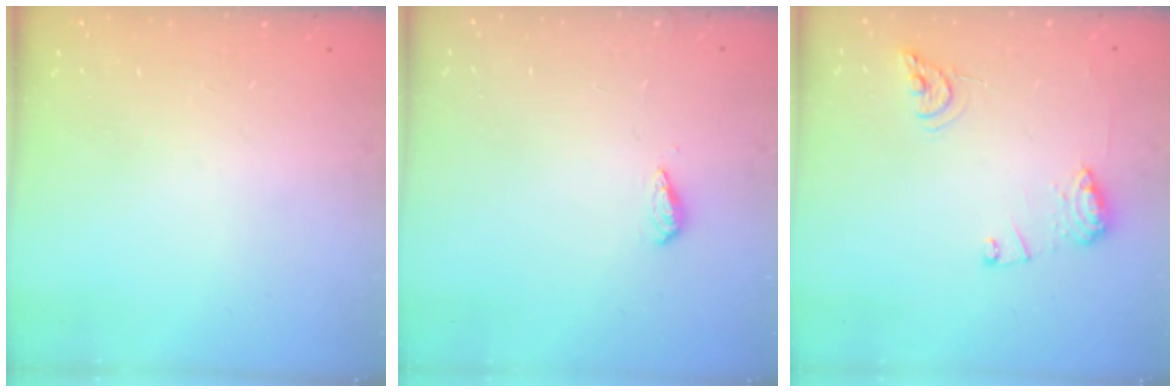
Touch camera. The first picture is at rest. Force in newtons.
{"total": 2.7, "press": 2.6, "slide": 0.4}
{"total": 11.2, "press": 11.1, "slide": 1.1}